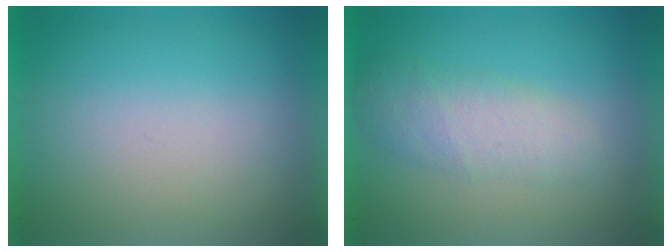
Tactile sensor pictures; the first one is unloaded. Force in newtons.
{"total": 2.6}